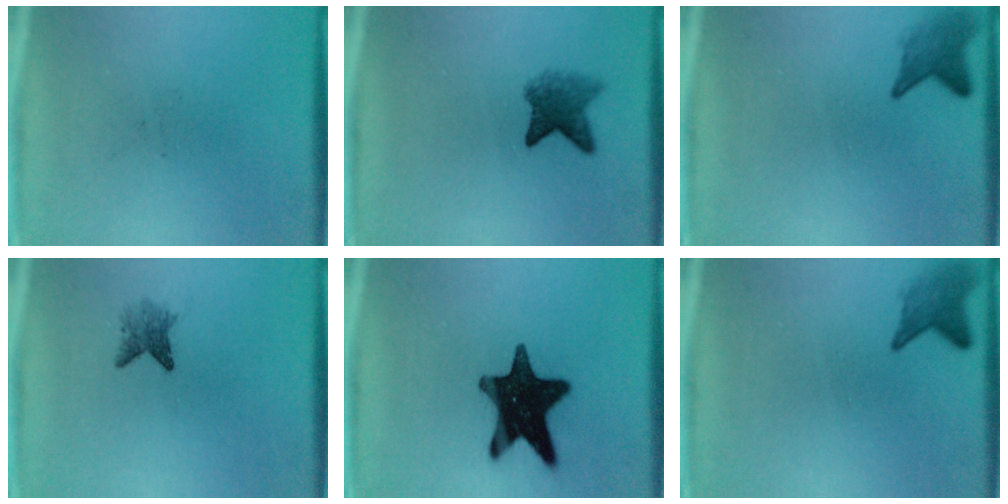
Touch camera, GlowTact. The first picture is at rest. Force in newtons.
{"total": 4.4}
{"total": 2.9}
{"total": 2.5}
{"total": 16.5}
{"total": 2.9}